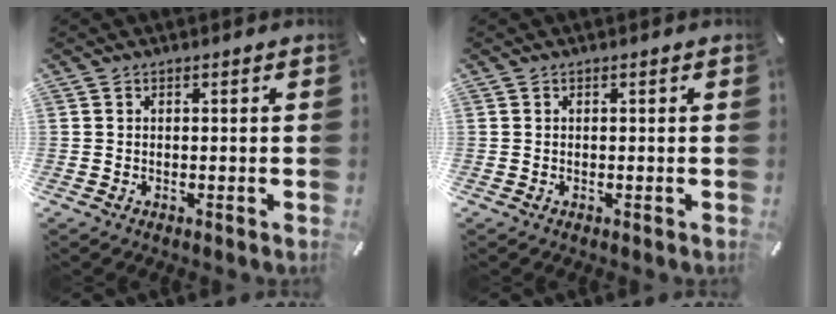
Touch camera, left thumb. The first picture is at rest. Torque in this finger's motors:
{"motor_torque": [-0.02, 0.02, -0.01, 0.01, 0.00]}